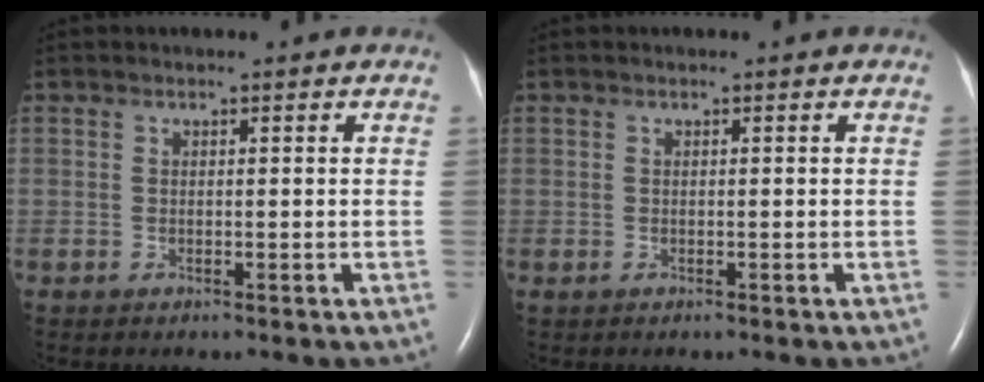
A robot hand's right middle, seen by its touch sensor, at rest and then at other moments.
{"total": 0.0}